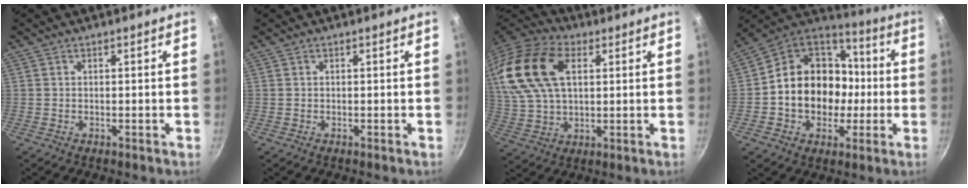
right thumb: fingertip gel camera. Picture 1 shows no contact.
{"total": 0.0}
{"total": 20.7, "force": [6.1, 12.5, 15.3], "torque": [-0.302, 0.006, 0.107]}
{"total": 19.6, "force": [-1.4, 15.8, 11.5], "torque": [-0.158, 0.045, -0.027]}